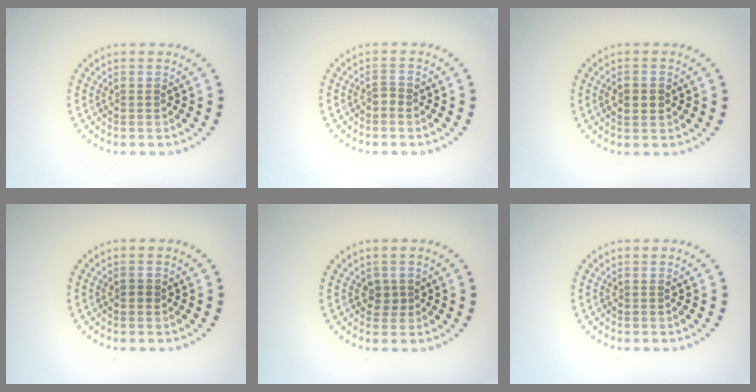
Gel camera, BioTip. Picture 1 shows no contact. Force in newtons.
{"total": 0.8, "press": 0.5, "slide": 0.7}
{"total": 2.4, "press": 2.4, "slide": 0.1}
{"total": 0.7, "press": 0.7, "slide": 0.1}
{"total": 1.4, "press": 1.3, "slide": 0.7}
{"total": 0.0}